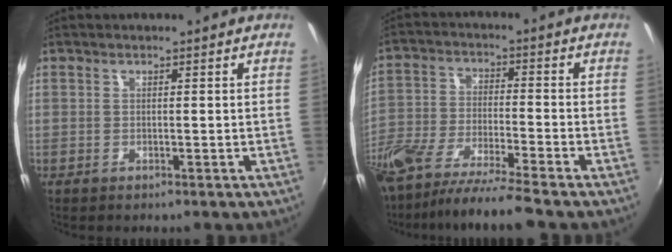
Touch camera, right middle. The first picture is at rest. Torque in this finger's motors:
{"motor_torque": [1.07, -1.07, 0.41, 0.21]}